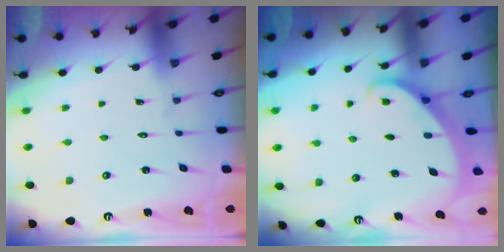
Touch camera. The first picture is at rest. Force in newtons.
{"total": 1.7, "press": 1.6, "slide": 0.0}